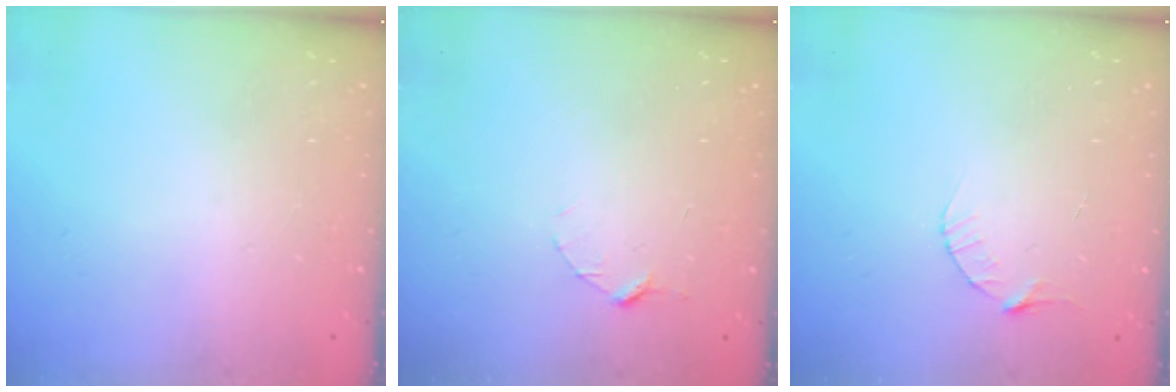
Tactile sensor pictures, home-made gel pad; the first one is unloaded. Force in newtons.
{"total": 2.9, "press": 2.9, "slide": 0.3}
{"total": 3.1, "press": 3.0, "slide": 0.4}